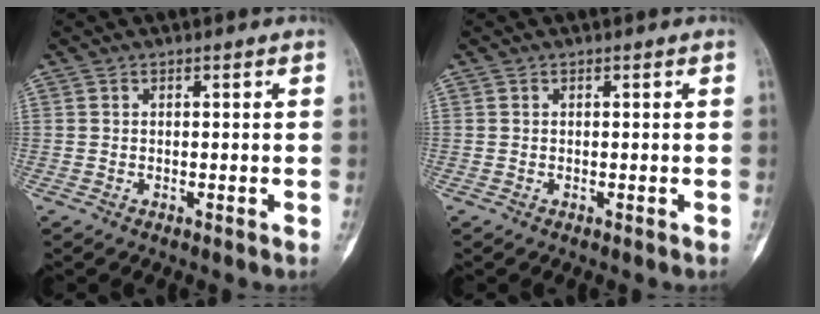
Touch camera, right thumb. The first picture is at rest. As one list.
[{"total": 0.0}]